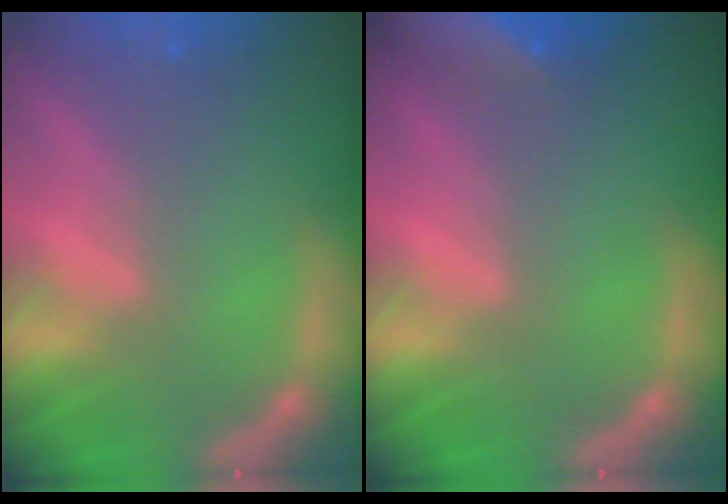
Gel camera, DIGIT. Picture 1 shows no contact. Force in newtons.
{"total": 9.4}